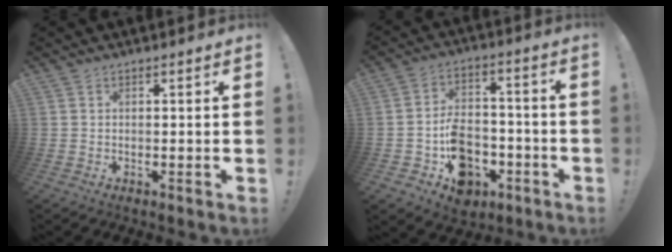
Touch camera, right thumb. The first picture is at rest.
{"total": 12.7, "force": [-5.7, 9.4, 6.5], "torque": [-0.092, 0.043, -0.090]}